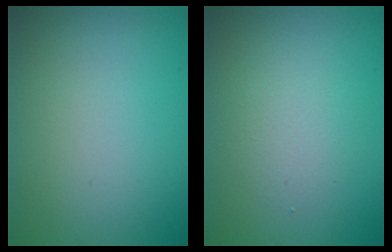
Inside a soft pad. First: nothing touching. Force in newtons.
{"total": 2.2, "press": 2.2, "slide": 0.2}